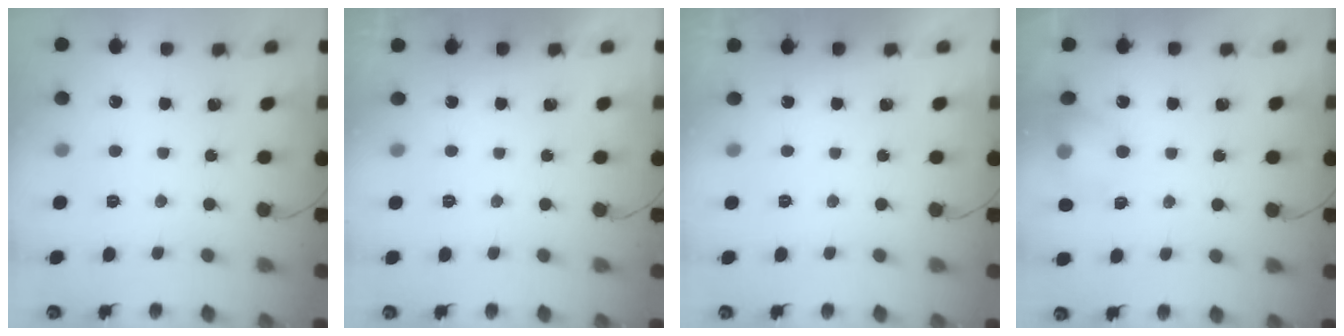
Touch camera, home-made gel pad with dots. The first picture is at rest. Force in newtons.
{"total": 0.0}
{"total": 0.0}
{"total": 10.4, "press": 10.3, "slide": 1.7}